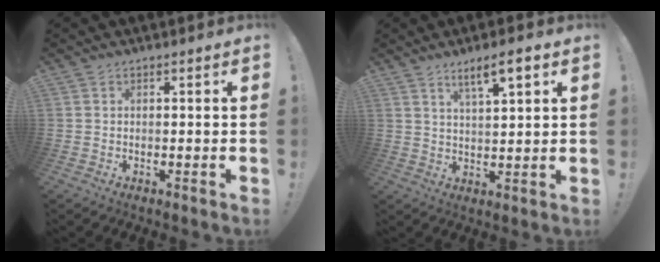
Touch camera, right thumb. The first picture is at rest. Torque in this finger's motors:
{"motor_torque": [0.02, 0.19, 0.46, 0.52, 0.21]}